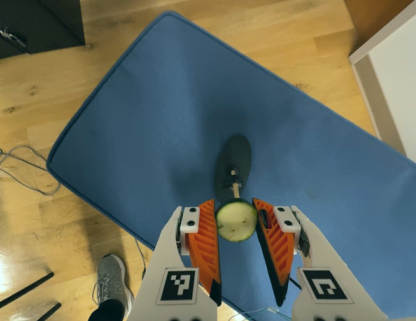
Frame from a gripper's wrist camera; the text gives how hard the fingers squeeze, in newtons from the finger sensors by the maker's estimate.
{"total": 7.9, "left": 8.1, "right": 7.7}